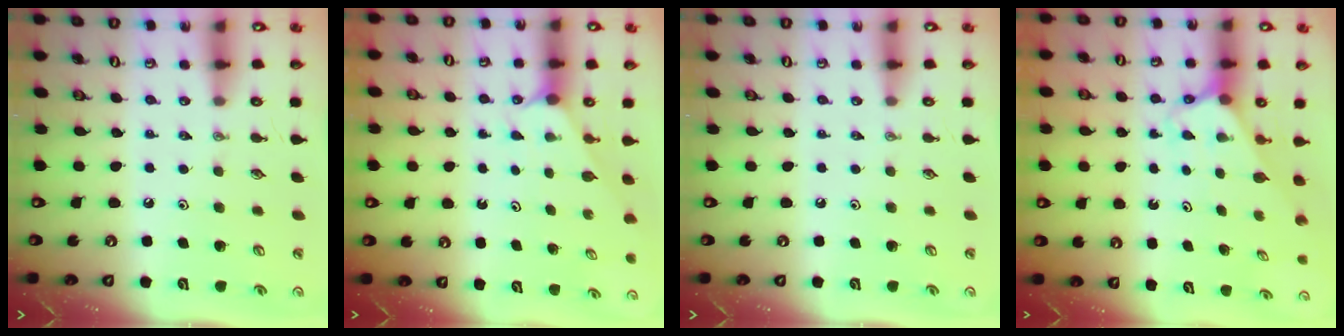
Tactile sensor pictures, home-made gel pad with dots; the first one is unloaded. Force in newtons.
{"total": 2.0, "press": 2.0, "slide": 0.3}
{"total": 0.0}
{"total": 2.6, "press": 2.6, "slide": 0.2}